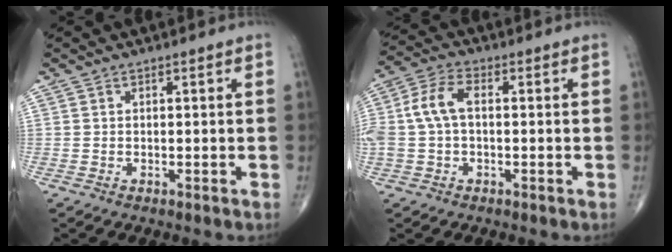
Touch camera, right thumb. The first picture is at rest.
{"total": 8.2, "force": [0.4, 4.8, 6.6], "torque": [-0.154, 0.028, 0.004]}